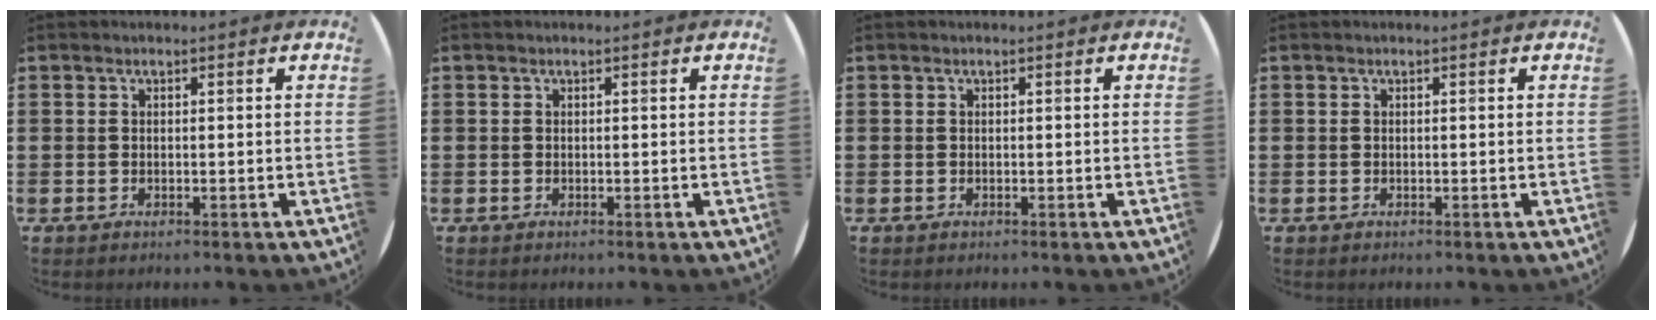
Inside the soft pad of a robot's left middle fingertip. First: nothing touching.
{"total": 0.0}
{"total": 0.0}
{"total": 0.0}